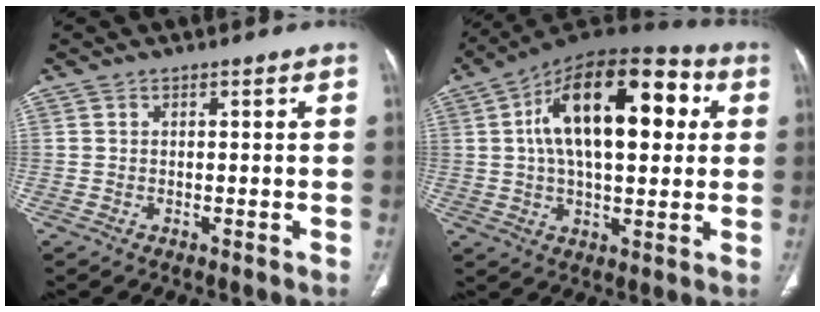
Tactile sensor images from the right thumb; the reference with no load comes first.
{"total": 23.3, "force": [5.2, 11.4, 19.7], "torque": [-0.292, 0.022, 0.071]}